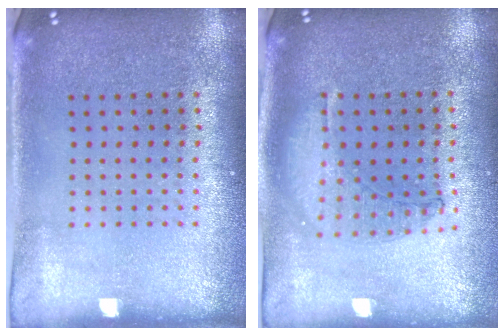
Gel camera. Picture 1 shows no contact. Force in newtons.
{"total": 0.9, "press": 0.9, "slide": 0.3}